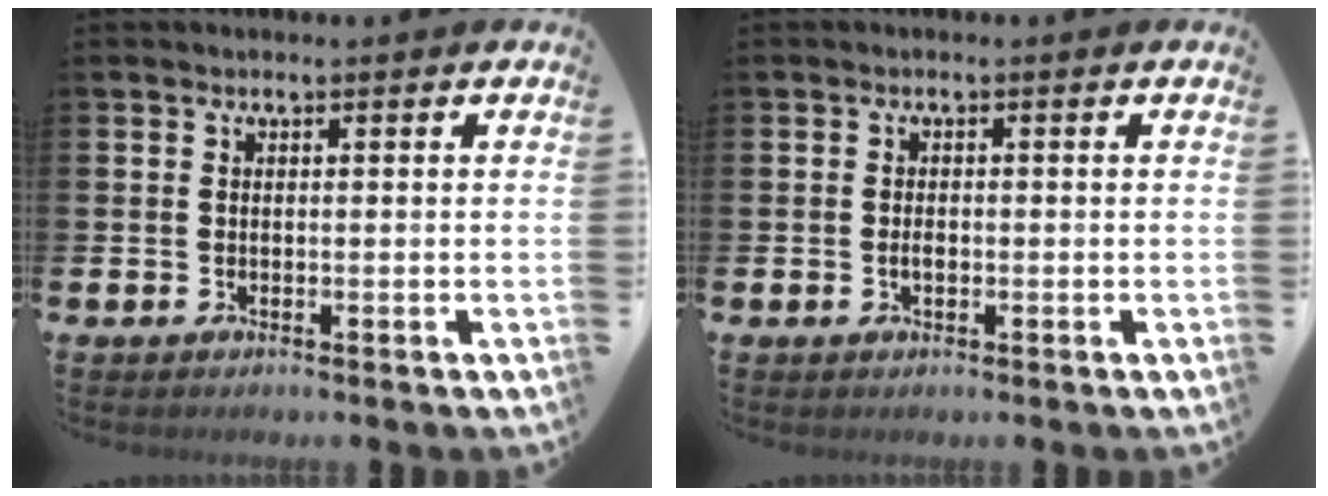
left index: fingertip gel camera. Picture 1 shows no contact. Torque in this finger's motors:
{"motor_torque": [0.31, 0.24, 0.01, 0.03]}